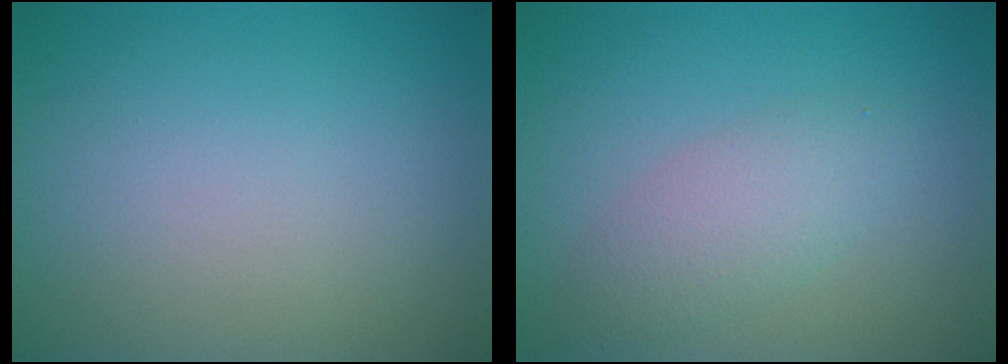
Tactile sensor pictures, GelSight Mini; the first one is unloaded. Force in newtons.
{"total": 2.9, "press": 2.9, "slide": 0.1}